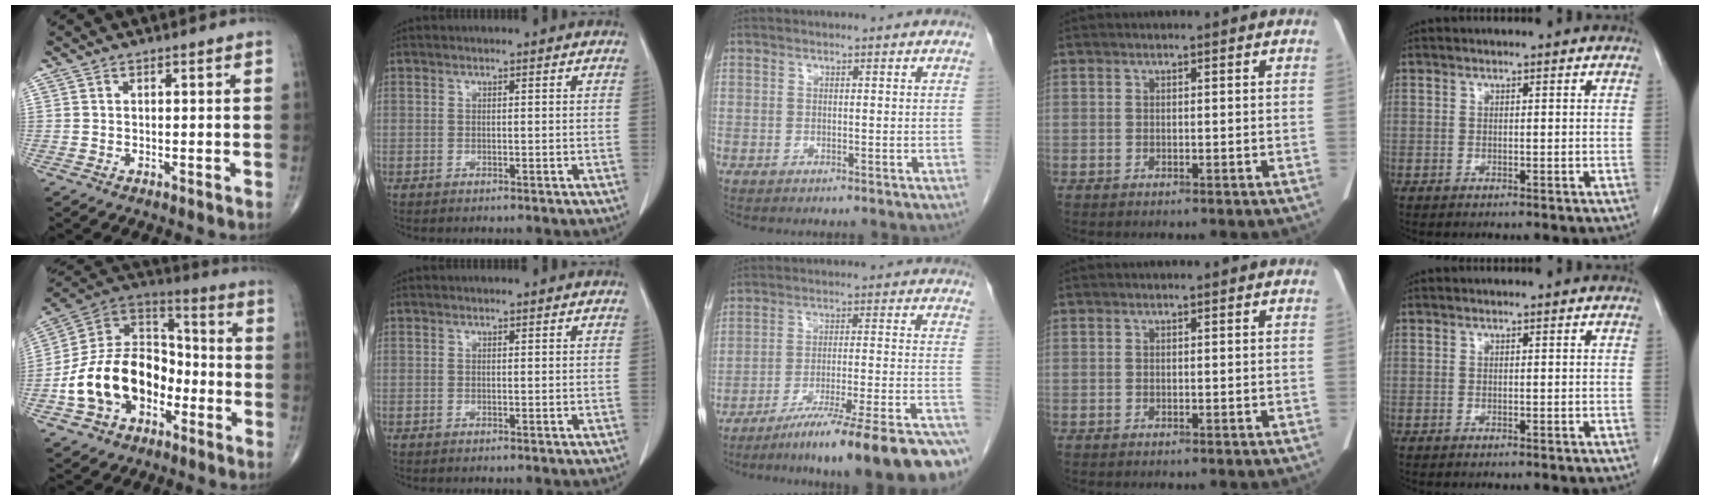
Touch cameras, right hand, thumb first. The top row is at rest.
{"thumb": {"total": 19.3, "force": [-5.9, 13.8, 12.2], "torque": [-0.185, 0.066, -0.107]}, "middle": {"total": 21.4, "force": [-17.7, -0.7, 12.0], "torque": [-0.114, -0.005, -0.261]}}